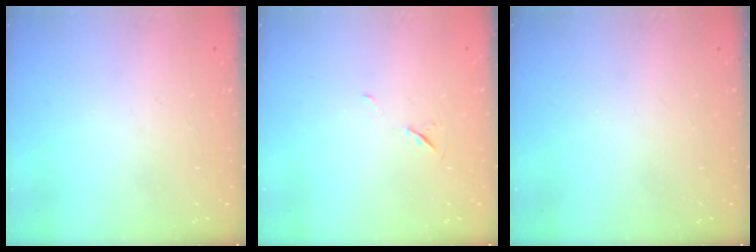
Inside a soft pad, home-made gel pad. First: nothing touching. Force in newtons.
{"total": 4.9, "press": 4.4, "slide": 2.2}
{"total": 0.0}